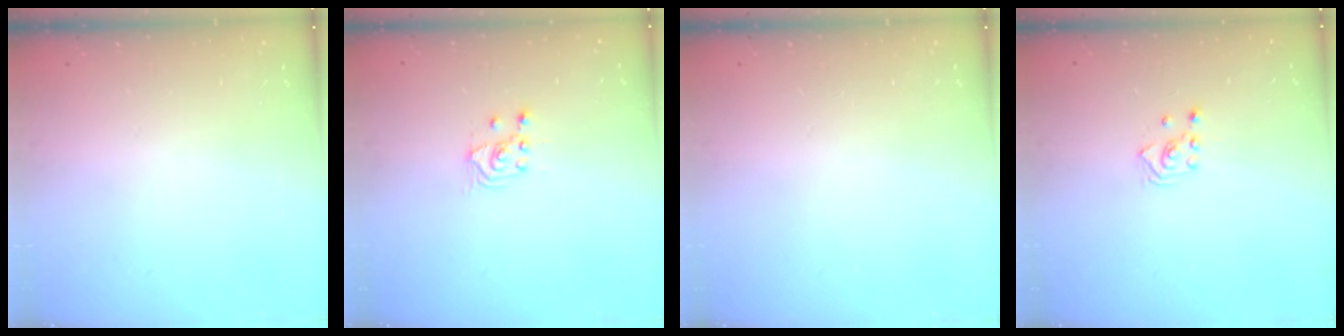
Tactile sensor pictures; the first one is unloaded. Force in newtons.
{"total": 2.5, "press": 2.4, "slide": 0.7}
{"total": 0.0}
{"total": 2.5, "press": 2.3, "slide": 1.0}